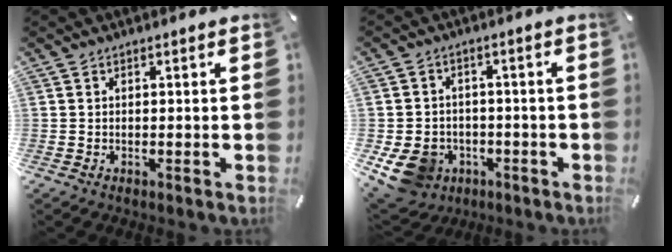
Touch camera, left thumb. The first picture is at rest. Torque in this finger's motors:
{"motor_torque": [0.44, 0.41, 0.14, -0.04, 0.02]}